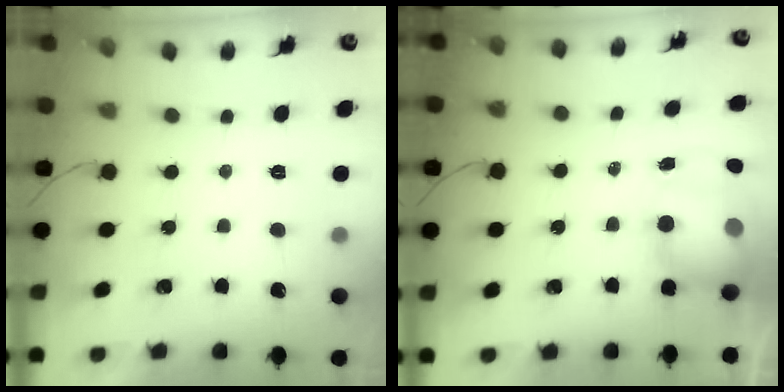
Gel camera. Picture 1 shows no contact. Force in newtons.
{"total": 9.5, "press": 9.2, "slide": 2.6}